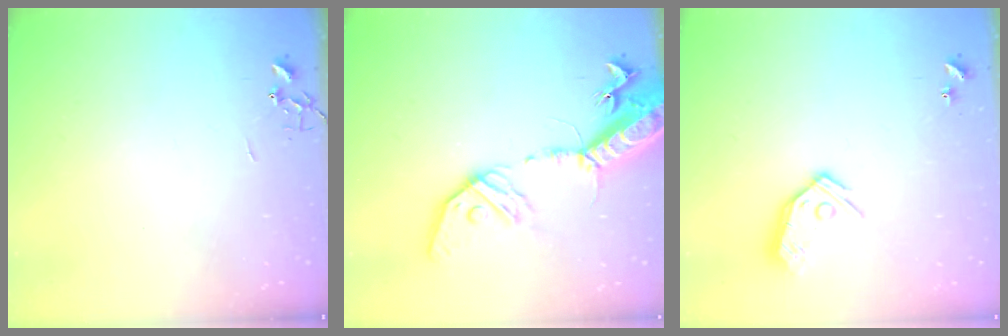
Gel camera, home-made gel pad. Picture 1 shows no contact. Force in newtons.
{"total": 20.5, "press": 20.0, "slide": 4.4}
{"total": 11.0, "press": 10.9, "slide": 1.2}